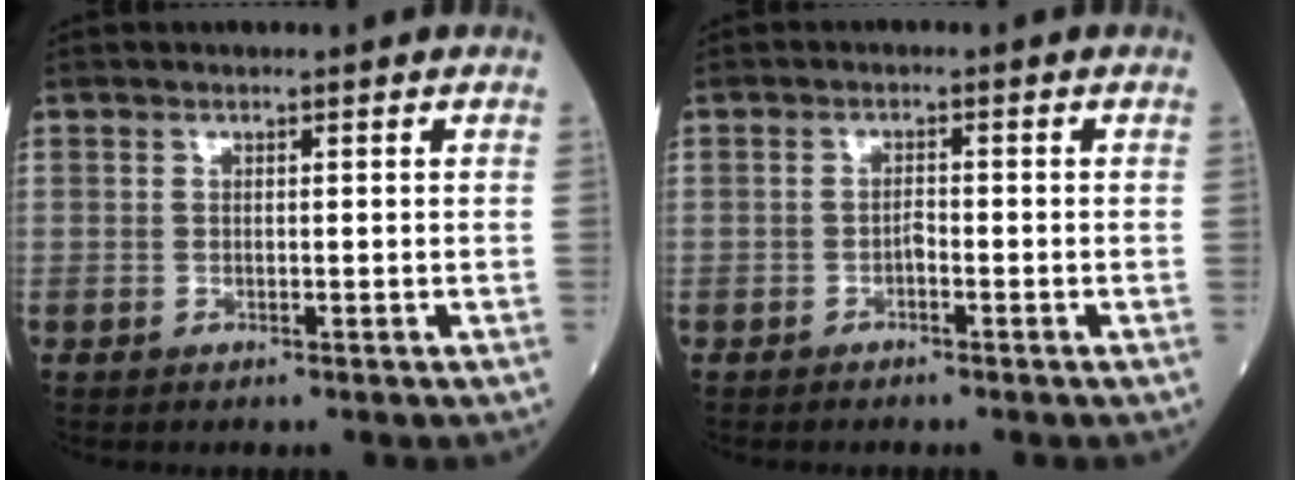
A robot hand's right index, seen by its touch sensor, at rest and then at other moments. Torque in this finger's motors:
{"motor_torque": [0.26, -0.05, -0.01, 0.03]}